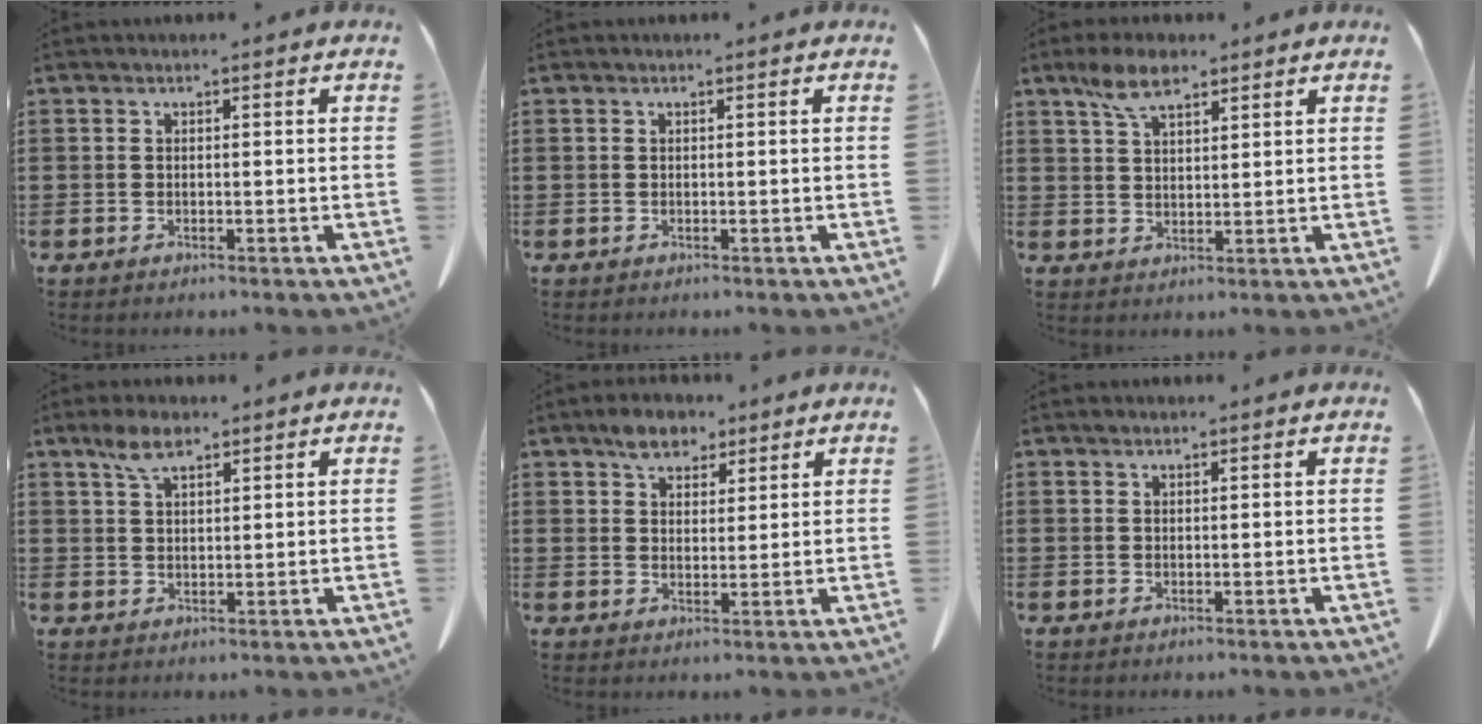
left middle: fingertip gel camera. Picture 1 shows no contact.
{"total": 0.0}
{"total": 6.0, "force": [3.9, 2.5, 3.8], "torque": [-0.086, 0.004, 0.074]}
{"total": 4.4, "force": [2.9, 1.7, 2.9], "torque": [-0.065, 0.003, 0.053]}
{"total": 4.7, "force": [3.7, 2.5, 1.7], "torque": [-0.036, 0.005, 0.069]}
{"total": 0.6, "force": [0.5, 0.2, 0.4], "torque": [-0.009, 0.000, 0.010]}